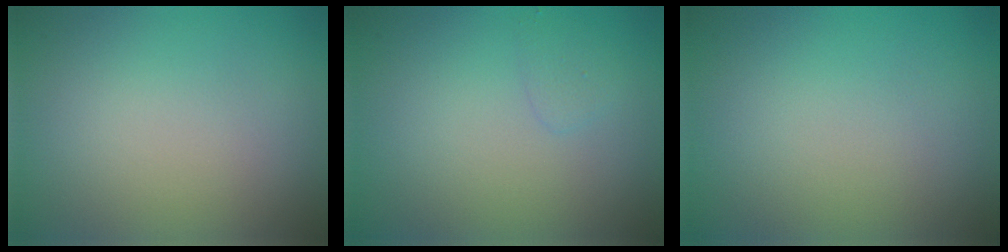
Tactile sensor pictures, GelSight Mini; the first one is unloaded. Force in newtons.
{"total": 0.8, "press": 0.8, "slide": 0.1}
{"total": 0.0}